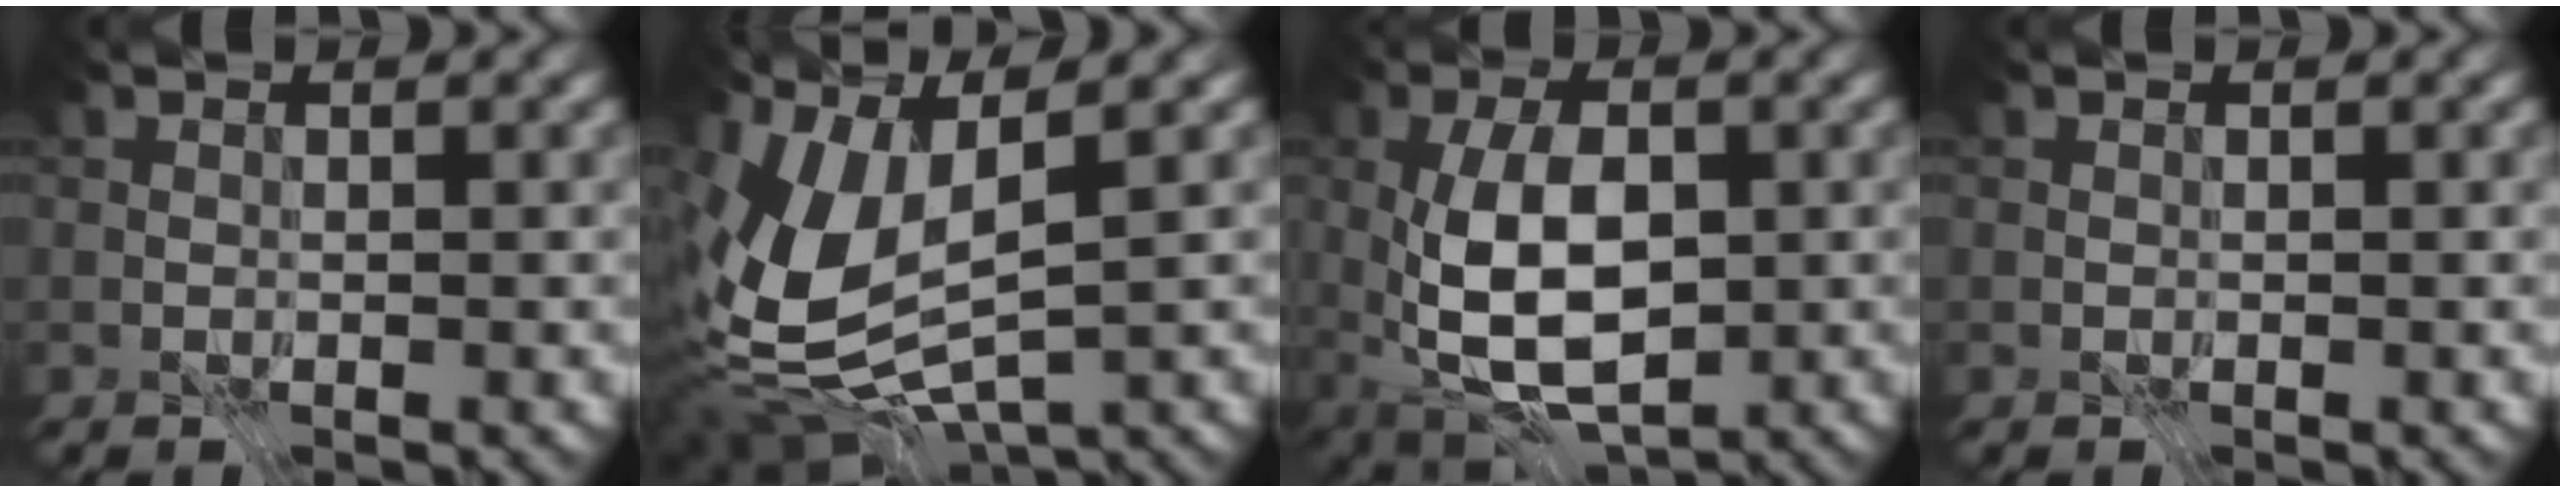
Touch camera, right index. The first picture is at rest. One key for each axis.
{"total": 9.4, "fx": 0.6, "fy": 4.4, "fz": 8.3, "tx": -0.204, "ty": -0.012, "tz": 0.014}
{"total": 8.0, "fx": -1.1, "fy": 3.8, "fz": 6.9, "tx": -0.133, "ty": -0.001, "tz": -0.025}
{"total": 0.0}